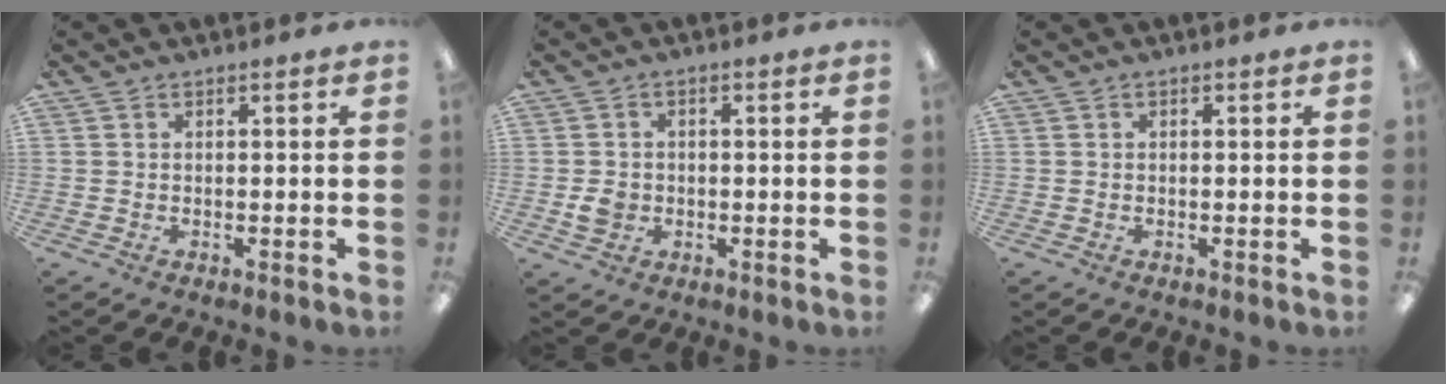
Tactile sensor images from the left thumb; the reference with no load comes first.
{"total": 3.6, "force": [-0.7, 3.2, 1.6], "torque": [-0.018, 0.002, -0.013]}
{"total": 0.0}